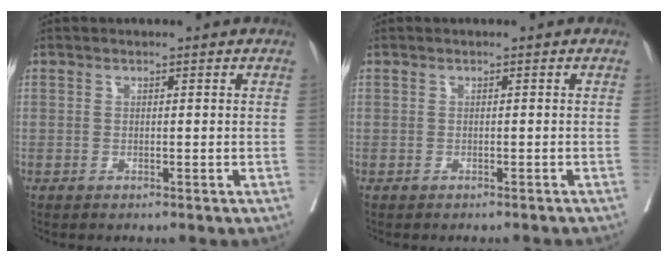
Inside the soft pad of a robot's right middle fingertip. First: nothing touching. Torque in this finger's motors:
{"motor_torque": [-0.53, -0.16, -0.14, -0.01]}